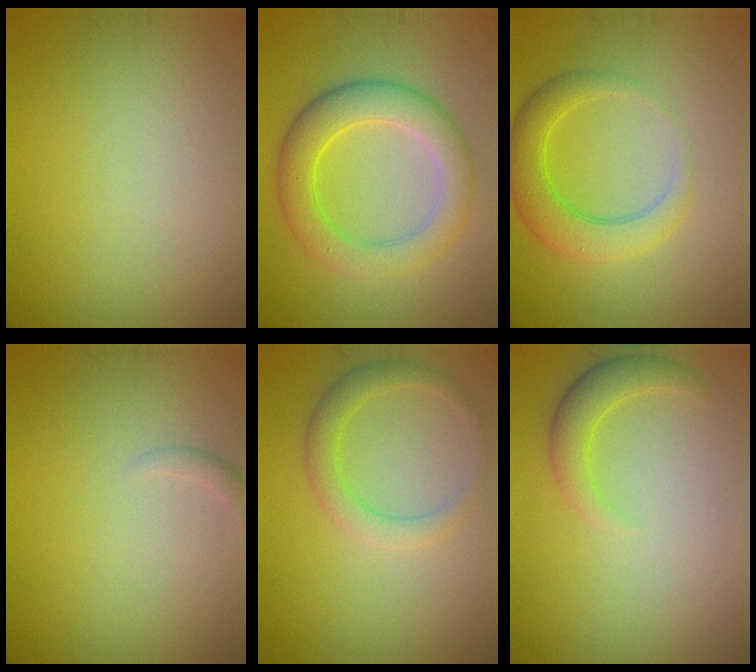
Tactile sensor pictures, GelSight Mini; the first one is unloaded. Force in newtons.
{"total": 5.9, "press": 5.9, "slide": 0.1}
{"total": 4.3, "press": 4.3, "slide": 0.2}
{"total": 0.9, "press": 0.9, "slide": 0.1}
{"total": 2.6, "press": 2.6, "slide": 0.2}
{"total": 2.4, "press": 2.4, "slide": 0.1}